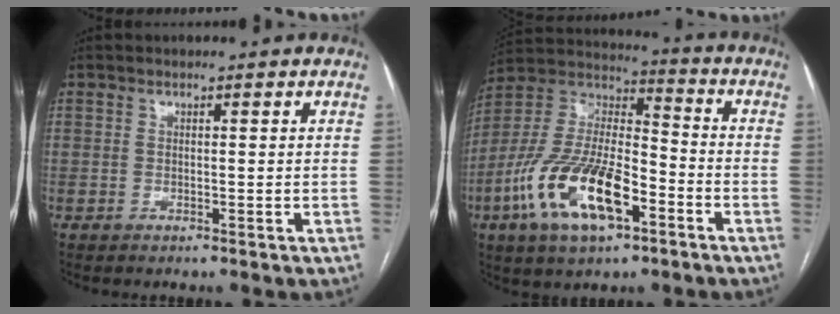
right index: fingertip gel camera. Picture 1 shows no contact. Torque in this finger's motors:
{"motor_torque": [1.60, -0.54, 0.81, 0.21]}